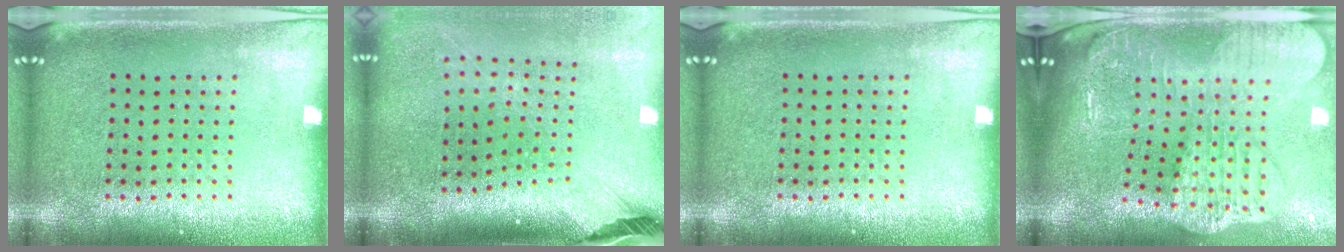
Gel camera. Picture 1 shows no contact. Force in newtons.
{"total": 2.7, "press": 2.0, "slide": 1.8}
{"total": 0.0}
{"total": 4.3, "press": 3.3, "slide": 2.8}